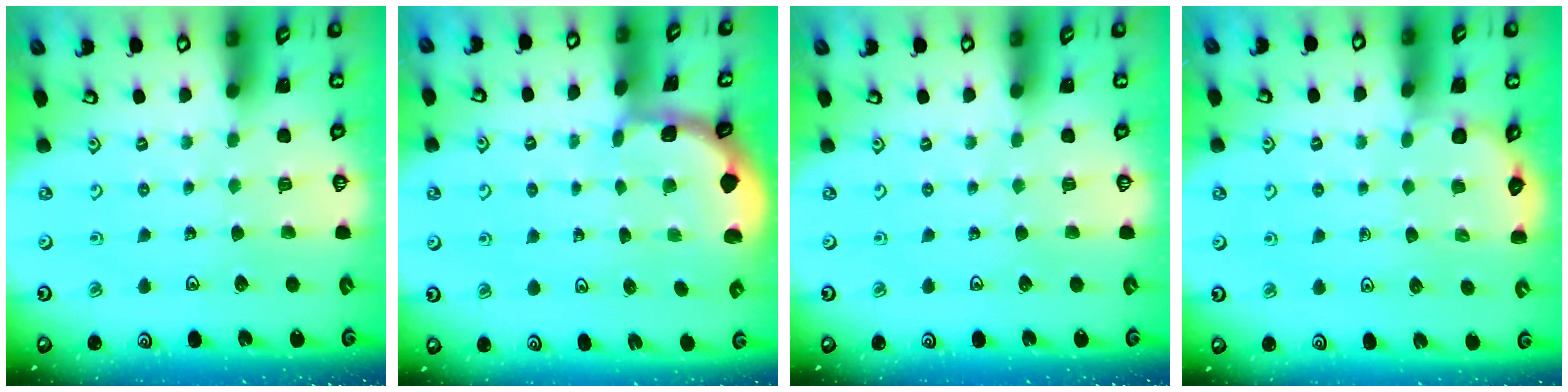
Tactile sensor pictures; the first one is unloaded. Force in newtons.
{"total": 1.6, "press": 1.5, "slide": 0.3}
{"total": 0.0}
{"total": 2.7, "press": 2.7, "slide": 0.5}